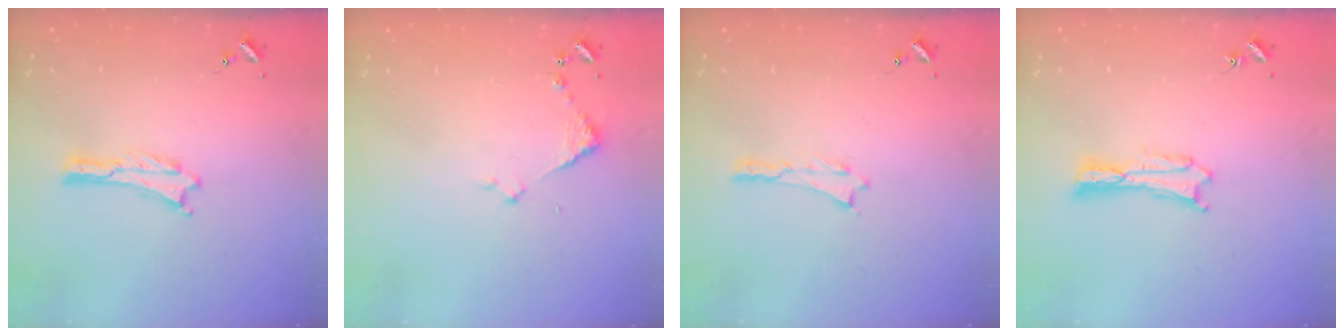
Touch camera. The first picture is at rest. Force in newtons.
{"total": 2.9, "press": 2.9, "slide": 0.3}
{"total": 0.0}
{"total": 0.5, "press": 0.5, "slide": 0.2}